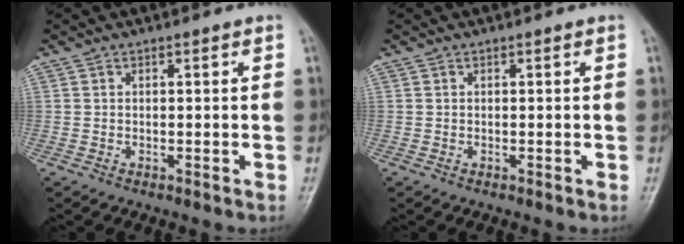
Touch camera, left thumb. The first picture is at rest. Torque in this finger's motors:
{"motor_torque": [0.00, 0.00, -0.08, -0.06, 0.00]}